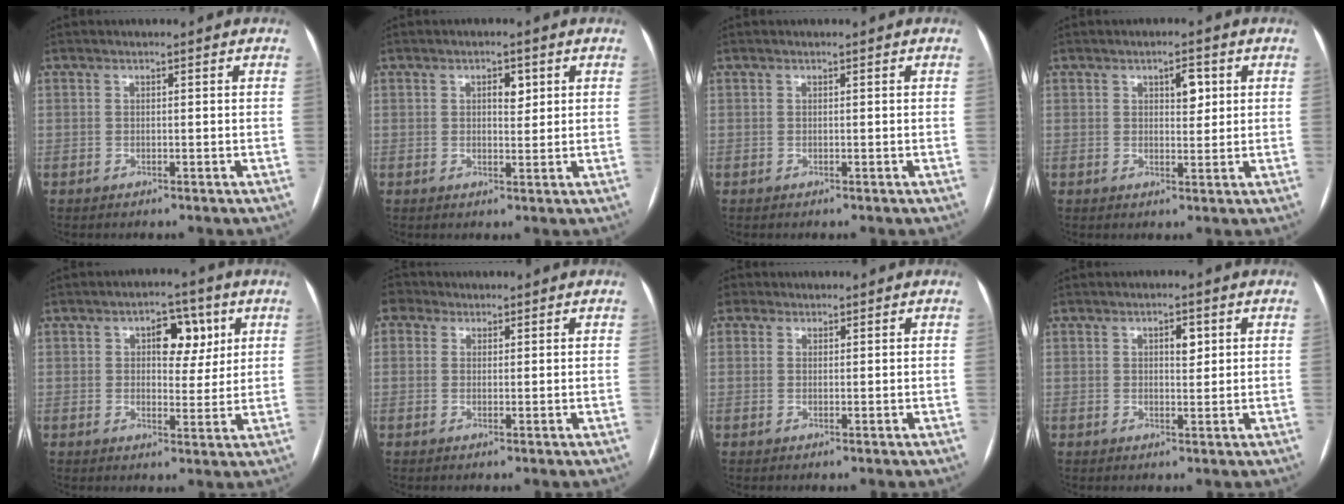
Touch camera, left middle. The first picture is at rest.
{"total": 2.6, "force": [1.0, 1.3, 2.0], "torque": [-0.028, 0.003, 0.015]}
{"total": 0.0}
{"total": 3.3, "force": [1.2, 1.5, 2.6], "torque": [-0.038, 0.005, 0.019]}
{"total": 6.6, "force": [2.6, 3.6, 4.8], "torque": [-0.061, 0.017, 0.037]}
{"total": 1.8, "force": [1.0, 1.4, -0.2], "torque": [0.008, 0.011, 0.015]}
{"total": 0.8, "force": [0.4, 0.5, -0.6], "torque": [0.024, -0.001, 0.000]}
{"total": 2.6, "force": [1.0, 1.1, 2.1], "torque": [-0.030, 0.001, 0.014]}